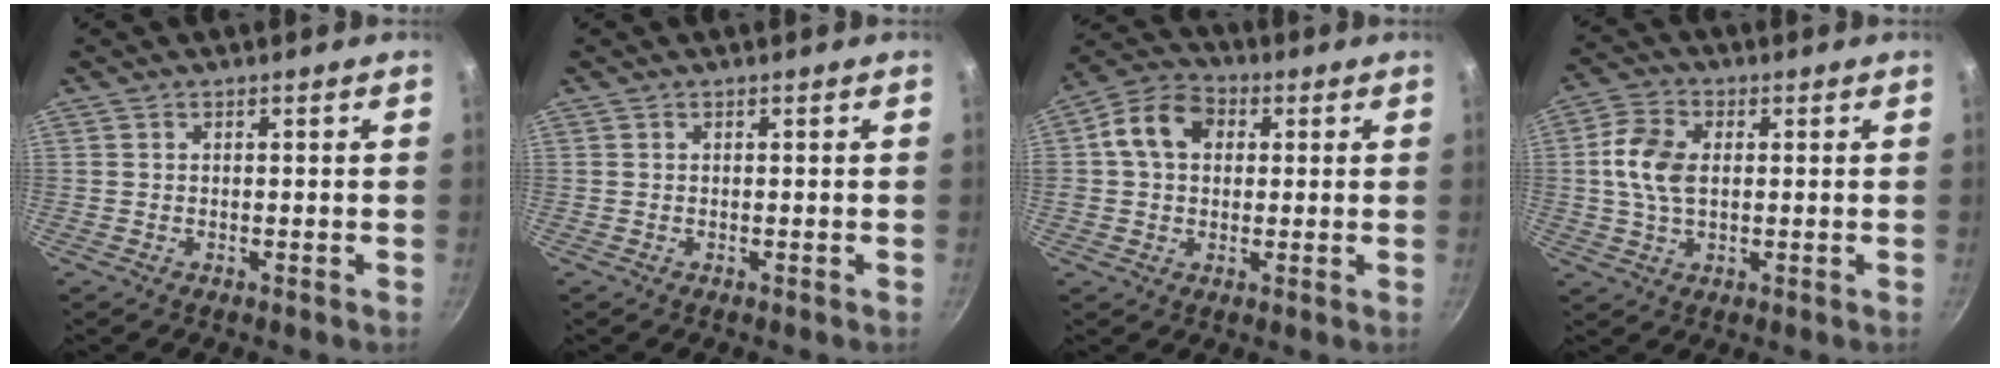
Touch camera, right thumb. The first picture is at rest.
{"total": 0.0}
{"total": 9.8, "force": [2.0, 7.6, 5.9], "torque": [-0.080, 0.018, 0.016]}
{"total": 8.3, "force": [0.7, 5.4, 6.2], "torque": [-0.113, 0.013, 0.007]}